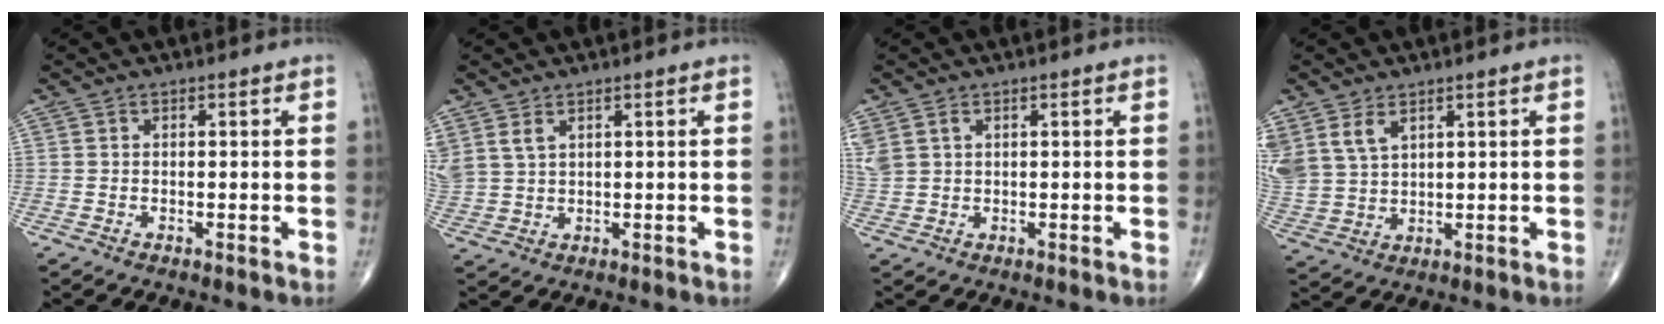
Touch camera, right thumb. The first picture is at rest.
{"total": 5.3, "force": [2.9, 3.0, 3.3], "torque": [-0.079, -0.002, 0.071]}
{"total": 4.1, "force": [1.9, 2.6, 2.5], "torque": [-0.071, 0.012, 0.051]}
{"total": 9.2, "force": [4.7, 5.7, 5.4], "torque": [-0.119, -0.009, 0.111]}